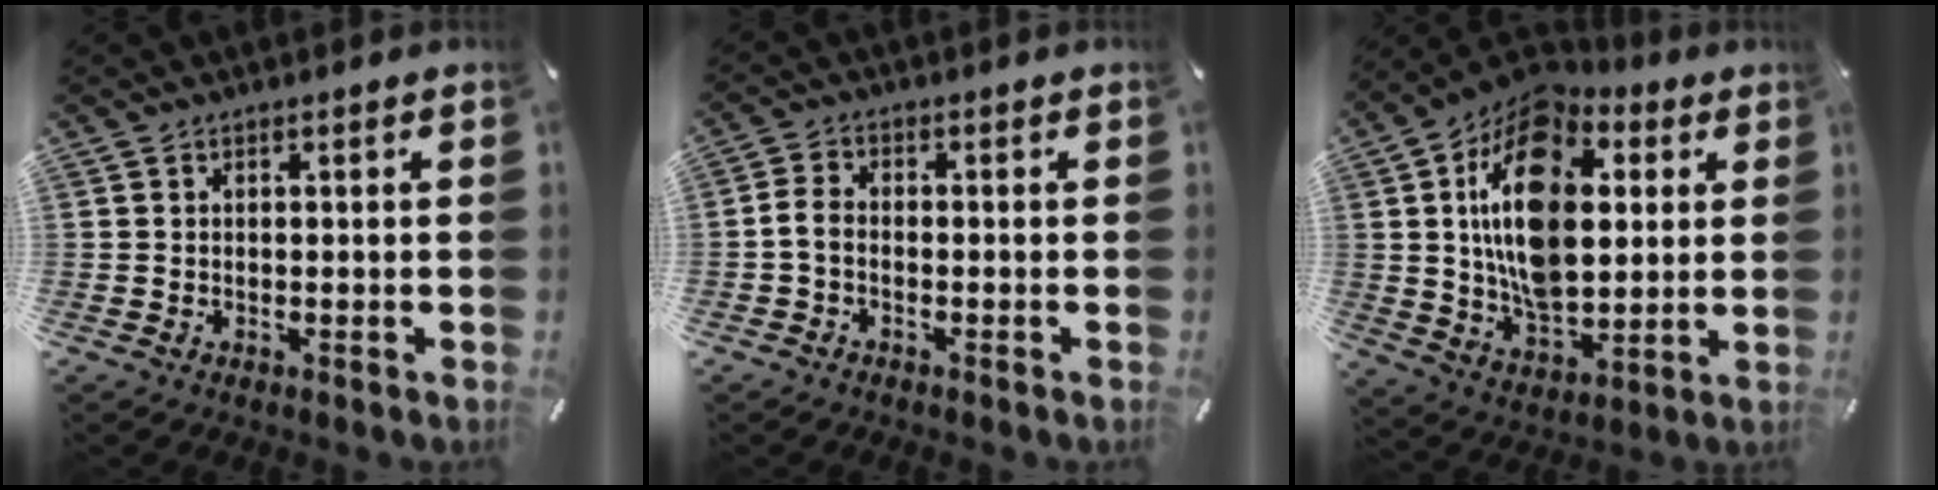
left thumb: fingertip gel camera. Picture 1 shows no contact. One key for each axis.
{"total": 2.9, "fx": -1.3, "fy": 1.7, "fz": 2.0, "tx": -0.048, "ty": 0.005, "tz": -0.028}
{"total": 20.6, "fx": 5.1, "fy": 13.6, "fz": 14.6, "tx": -0.291, "ty": -0.019, "tz": 0.082}